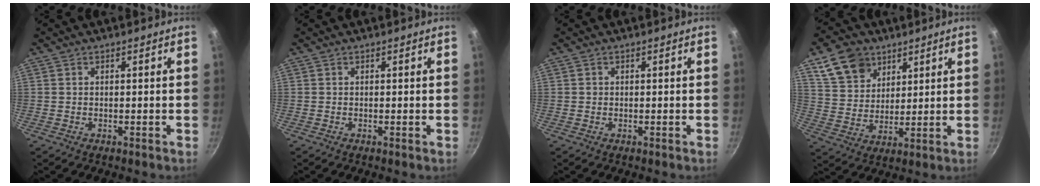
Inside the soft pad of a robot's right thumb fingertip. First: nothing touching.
{"total": 0.0}
{"total": 0.5, "force": [0.1, 0.5, 0.1], "torque": [0.002, 0.003, 0.000]}
{"total": 11.1, "force": [6.4, 7.8, 4.7], "torque": [-0.062, -0.018, 0.124]}